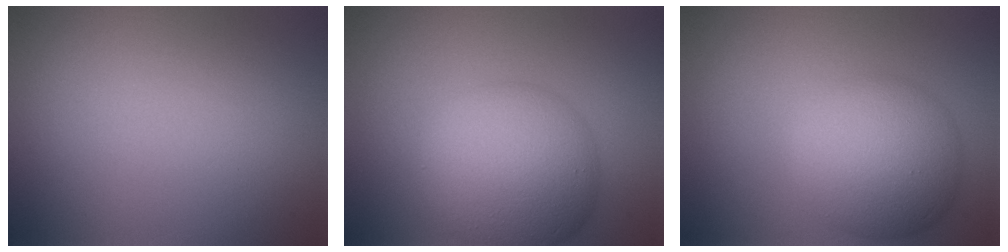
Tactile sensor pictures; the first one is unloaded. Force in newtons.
{"total": 10.5, "press": 10.5, "slide": 0.2}
{"total": 8.4, "press": 8.4, "slide": 0.3}